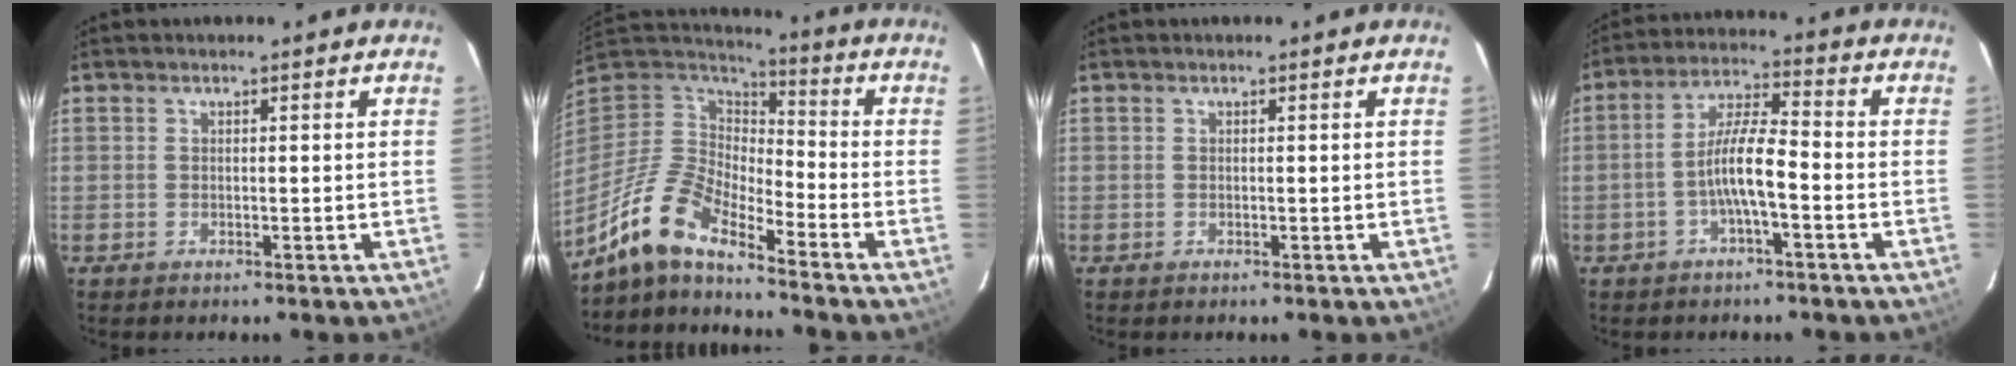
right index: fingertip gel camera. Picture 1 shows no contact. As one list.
[{"total": 13.3, "force": [-10.4, 3.4, 7.4], "torque": [-0.148, -0.006, -0.213]}, {"total": 0.0}, {"total": 7.1, "force": [-2.6, 1.1, 6.6], "torque": [-0.135, 0.010, -0.048]}]